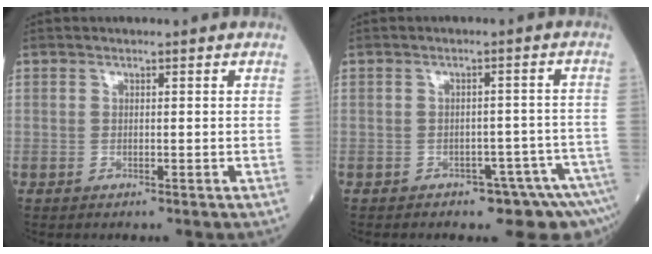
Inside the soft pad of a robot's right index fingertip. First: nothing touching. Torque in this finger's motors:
{"motor_torque": [0.29, -0.67, 0.26, 0.00]}